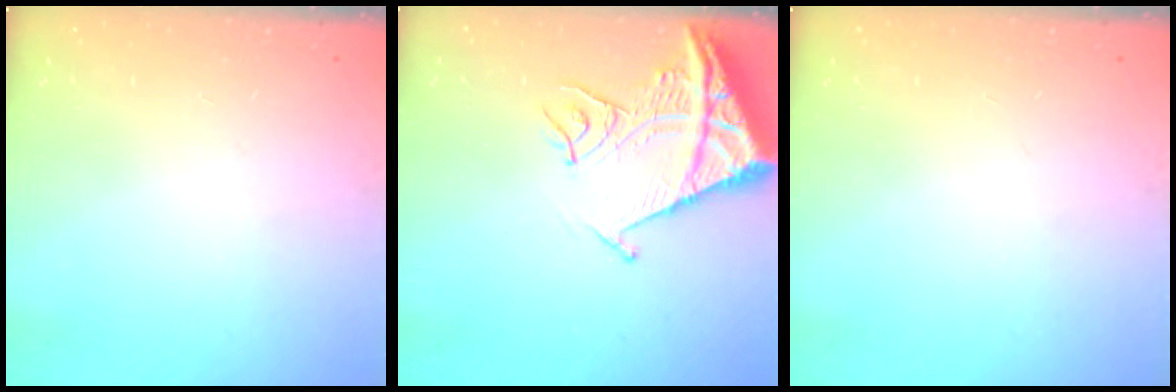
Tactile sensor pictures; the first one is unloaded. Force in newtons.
{"total": 14.1, "press": 14.0, "slide": 1.6}
{"total": 0.0}